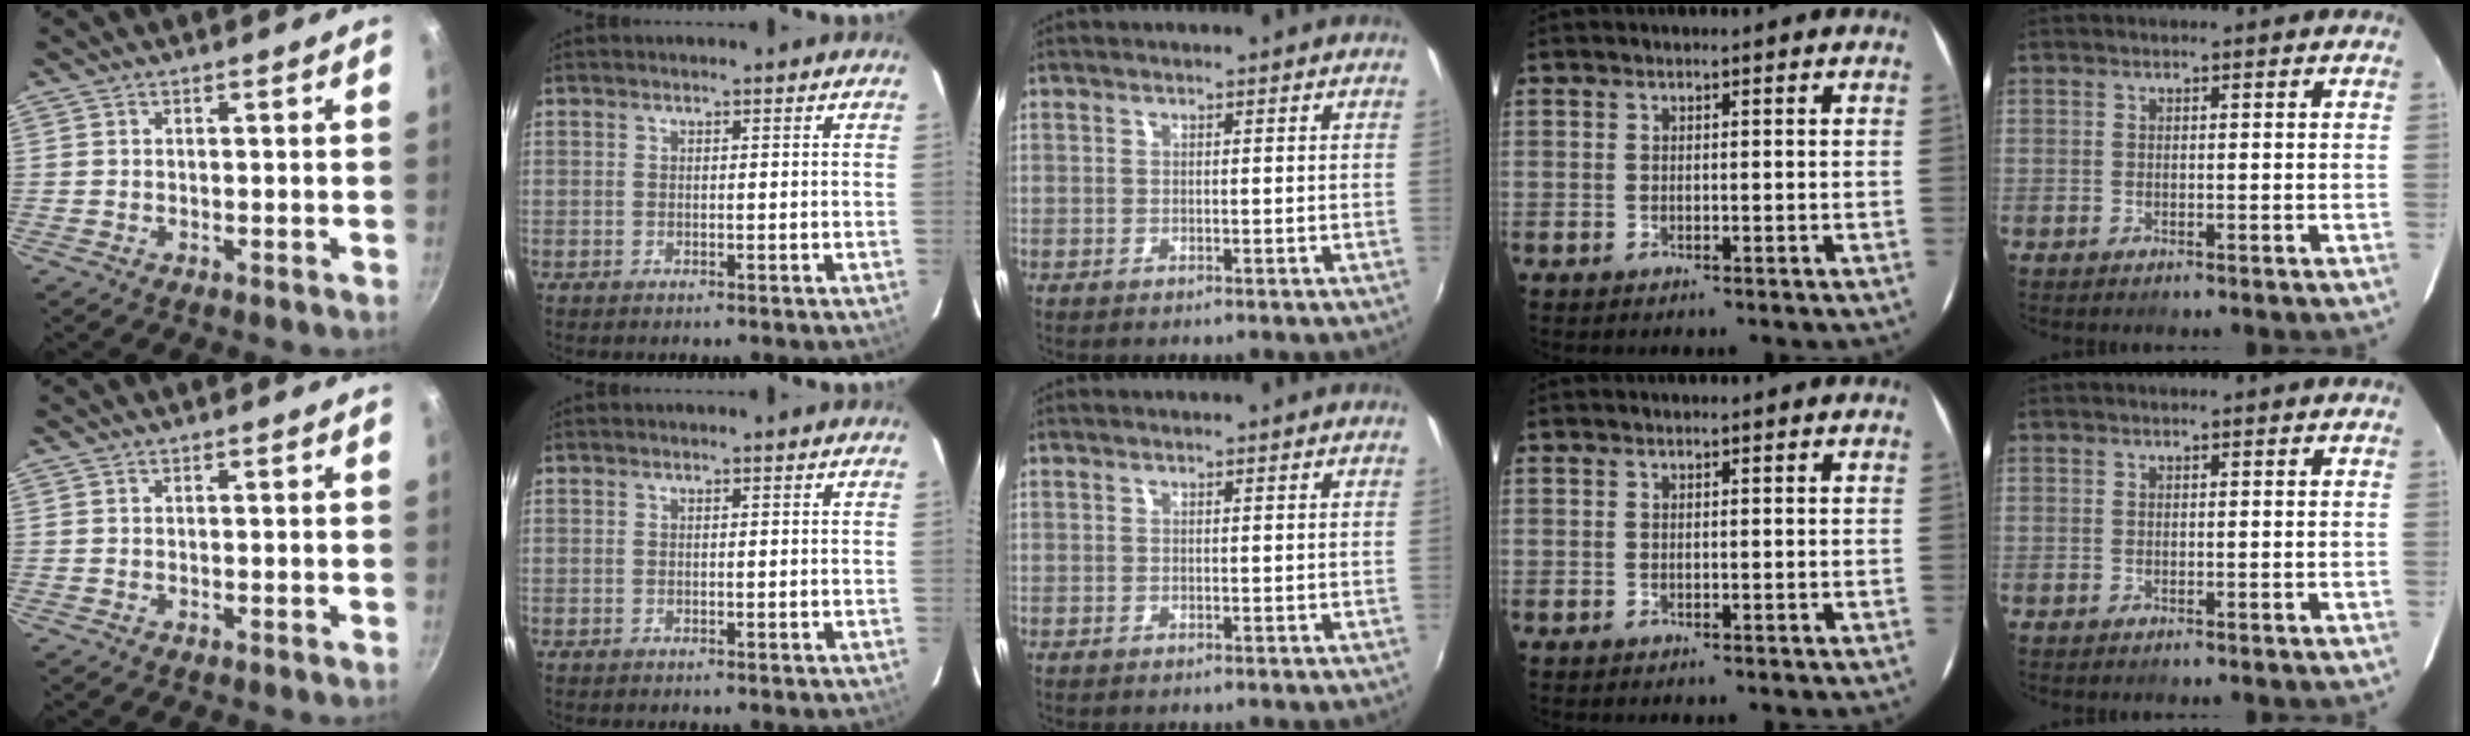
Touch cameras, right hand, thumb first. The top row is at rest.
{}